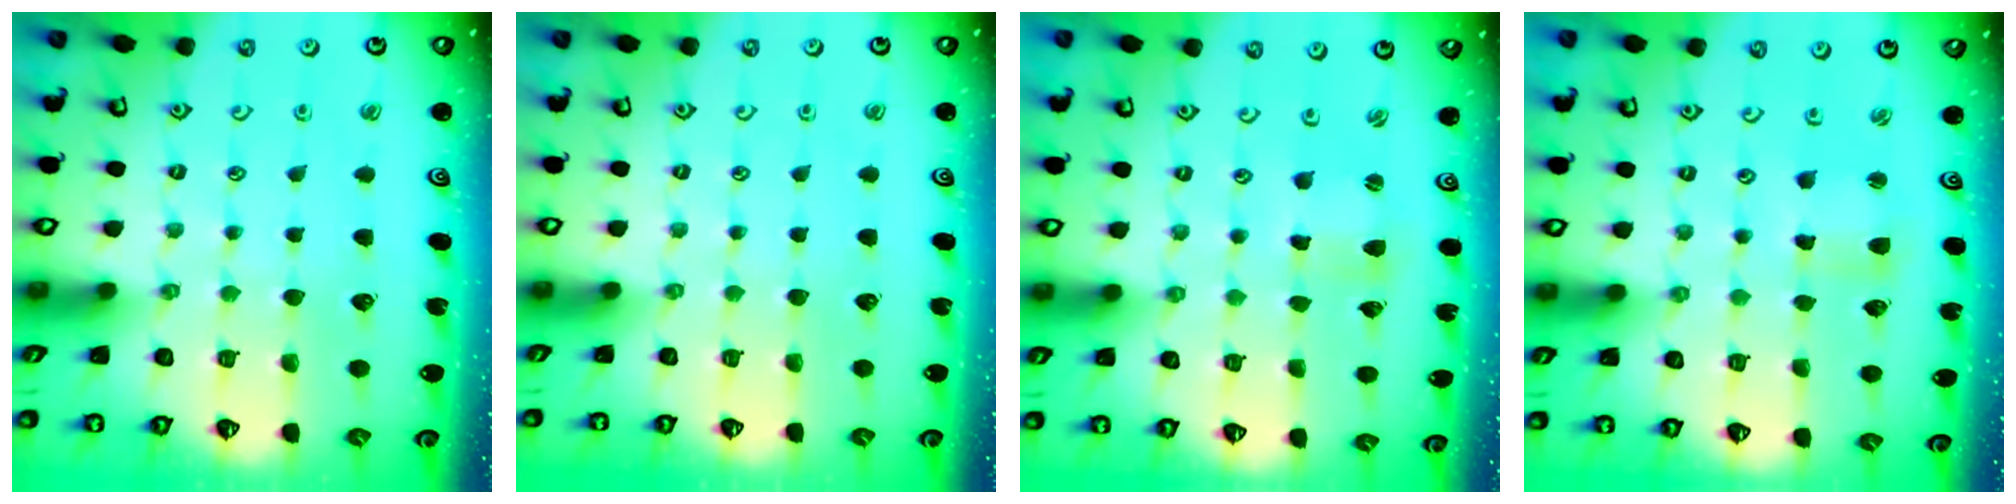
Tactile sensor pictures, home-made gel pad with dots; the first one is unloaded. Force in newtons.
{"total": 0.0}
{"total": 1.7, "press": 1.7, "slide": 0.3}
{"total": 2.8, "press": 2.8, "slide": 0.3}